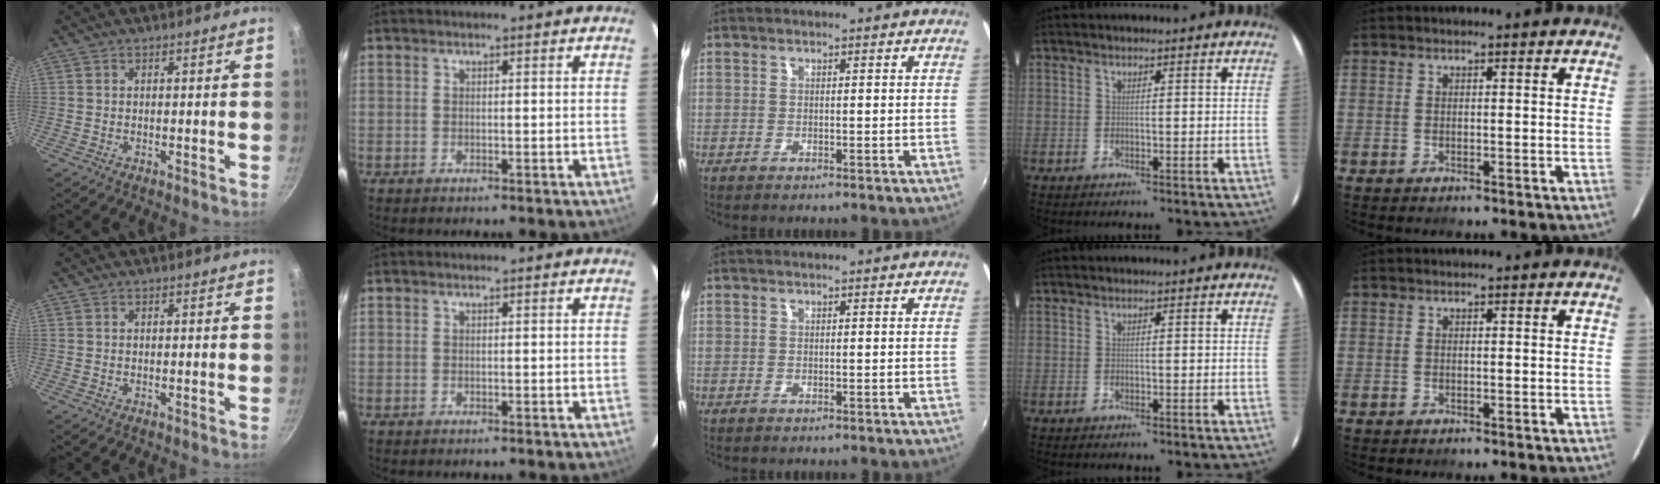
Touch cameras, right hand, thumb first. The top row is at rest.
{}